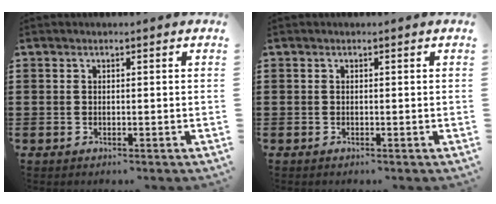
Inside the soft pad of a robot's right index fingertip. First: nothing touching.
{"total": 0.0}